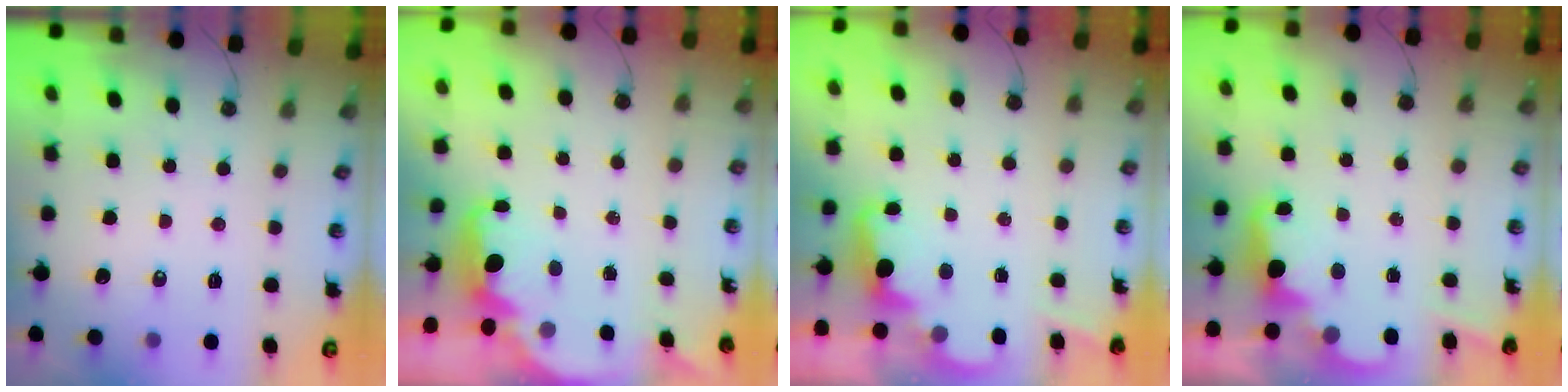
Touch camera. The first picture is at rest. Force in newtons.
{"total": 2.3, "press": 2.2, "slide": 0.6}
{"total": 2.3, "press": 2.2, "slide": 0.5}
{"total": 2.4, "press": 2.3, "slide": 0.5}